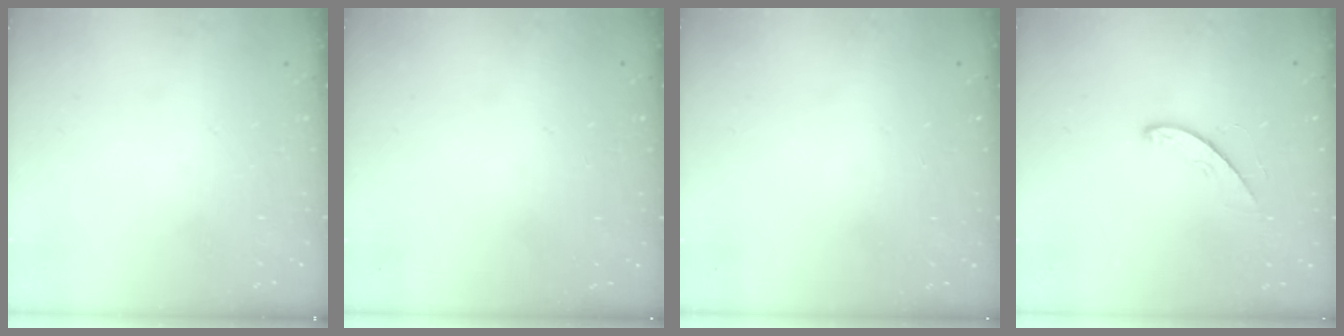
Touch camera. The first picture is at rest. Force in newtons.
{"total": 0.0}
{"total": 0.0}
{"total": 5.1, "press": 5.1, "slide": 0.2}